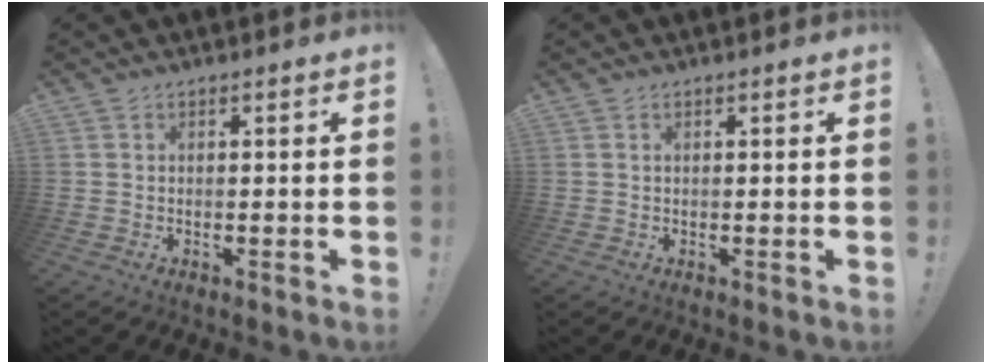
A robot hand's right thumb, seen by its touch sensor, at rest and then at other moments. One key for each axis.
{"total": 0.0}